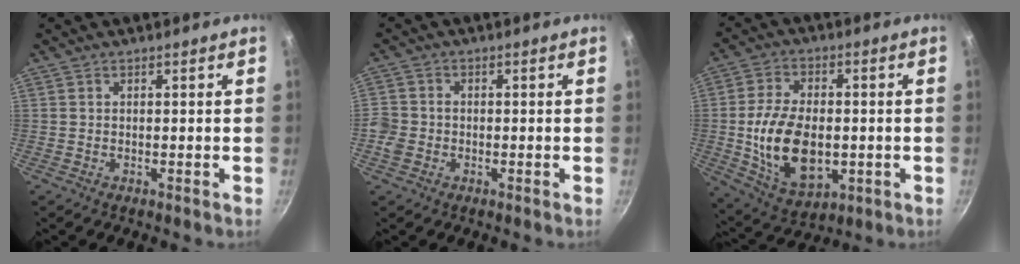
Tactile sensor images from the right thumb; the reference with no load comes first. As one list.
[{"total": 4.4, "force": [-1.5, 3.7, 1.9], "torque": [-0.035, 0.015, -0.035]}, {"total": 16.1, "force": [-1.6, 9.9, 12.6], "torque": [-0.214, 0.002, -0.014]}]